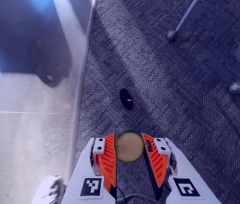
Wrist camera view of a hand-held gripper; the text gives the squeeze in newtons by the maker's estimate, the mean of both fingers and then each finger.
{"total": 12.3, "left": 12.6, "right": 12.0}